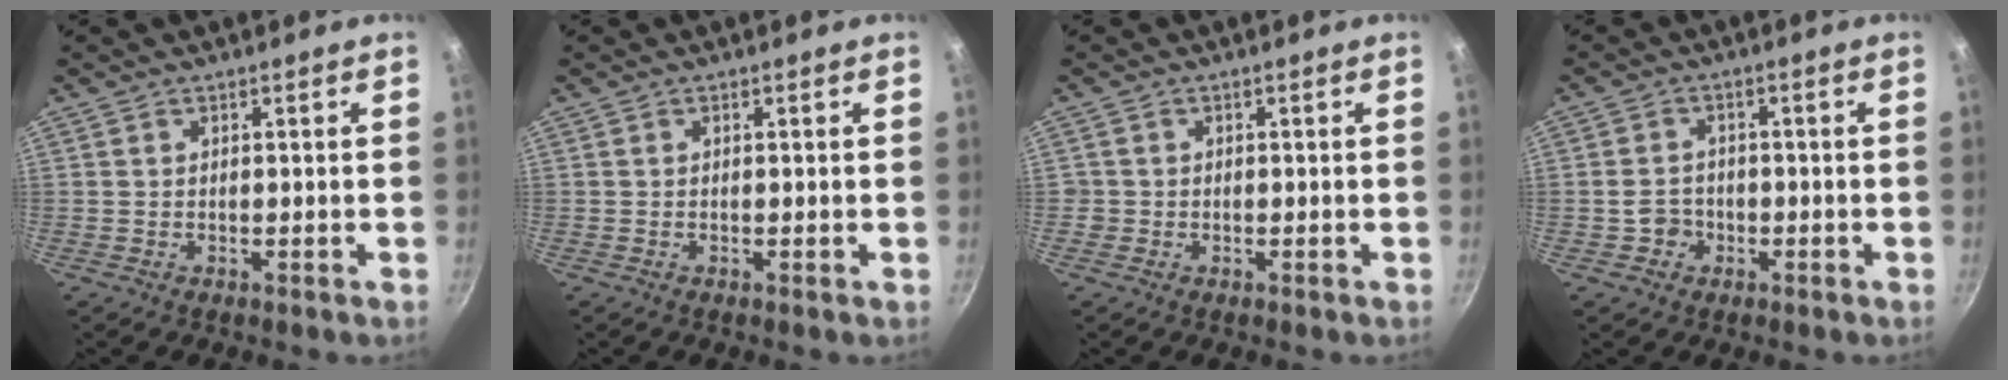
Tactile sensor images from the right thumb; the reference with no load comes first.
{"total": 0.0}
{"total": 1.3, "force": [-0.3, 1.2, 0.2], "torque": [0.000, 0.003, -0.006]}
{"total": 3.7, "force": [-1.2, 3.3, 1.3], "torque": [-0.008, 0.016, -0.020]}